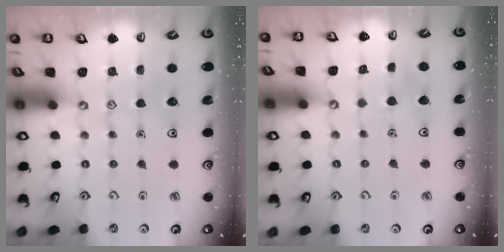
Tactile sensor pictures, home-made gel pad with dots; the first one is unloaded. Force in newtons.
{"total": 3.2, "press": 3.2, "slide": 0.4}